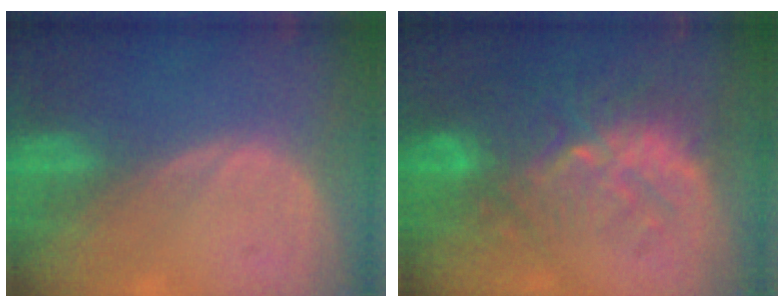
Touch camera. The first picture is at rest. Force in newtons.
{"total": 10.1, "press": 9.4, "slide": 3.7}